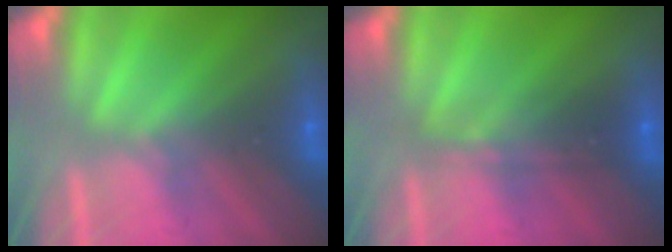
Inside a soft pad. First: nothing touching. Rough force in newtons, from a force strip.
{"total": 2.4}